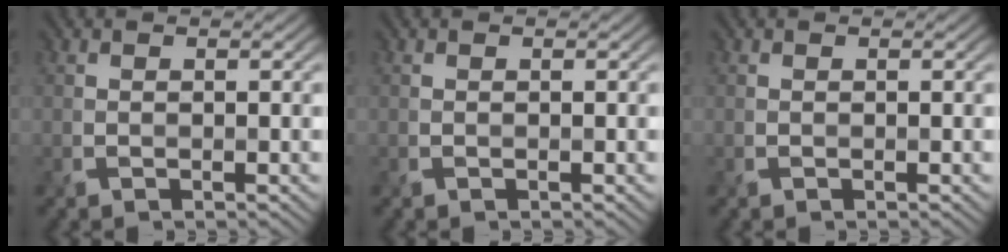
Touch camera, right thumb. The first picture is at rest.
{"total": 0.0}
{"total": 0.0}